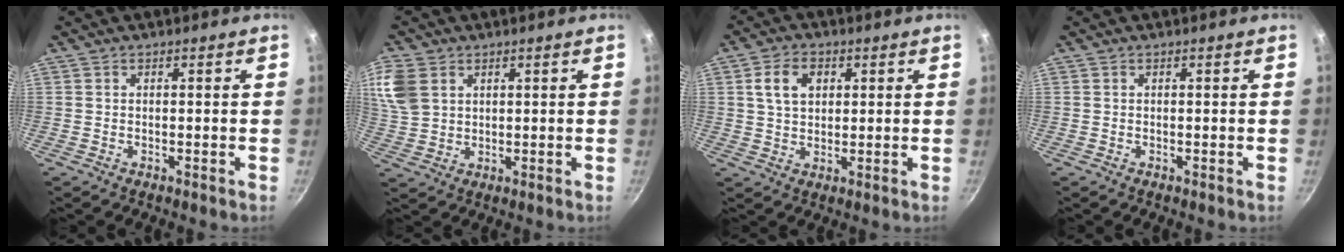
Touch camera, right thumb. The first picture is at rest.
{"total": 10.9, "force": [4.3, 8.2, 5.8], "torque": [-0.126, 0.000, 0.091]}
{"total": 6.7, "force": [2.0, 4.8, 4.2], "torque": [-0.059, 0.004, 0.034]}
{"total": 0.0}